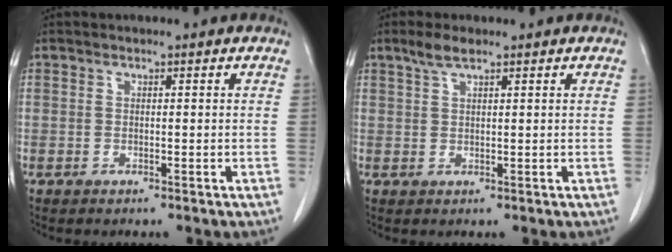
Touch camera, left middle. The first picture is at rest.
{"total": 2.5, "force": [1.8, 0.4, 1.7], "torque": [-0.039, 0.007, 0.037]}